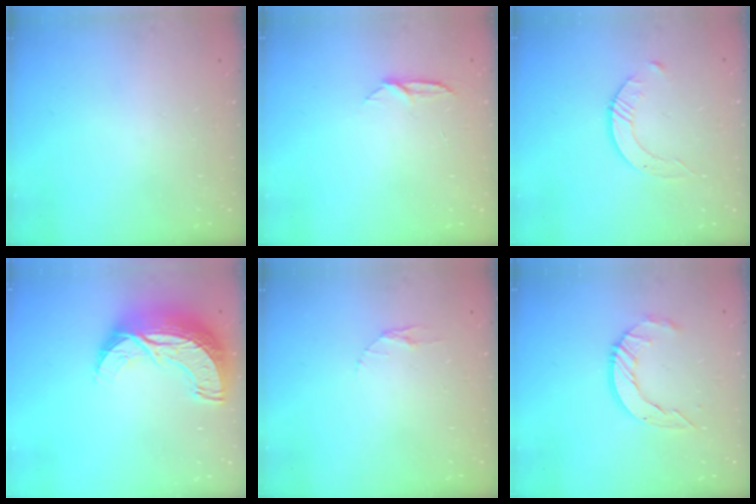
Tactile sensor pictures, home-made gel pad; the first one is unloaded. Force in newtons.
{"total": 5.1, "press": 5.1, "slide": 0.6}
{"total": 3.2, "press": 3.1, "slide": 0.4}
{"total": 15.0, "press": 14.9, "slide": 1.0}
{"total": 3.5, "press": 3.4, "slide": 0.4}
{"total": 9.3, "press": 9.3, "slide": 0.9}